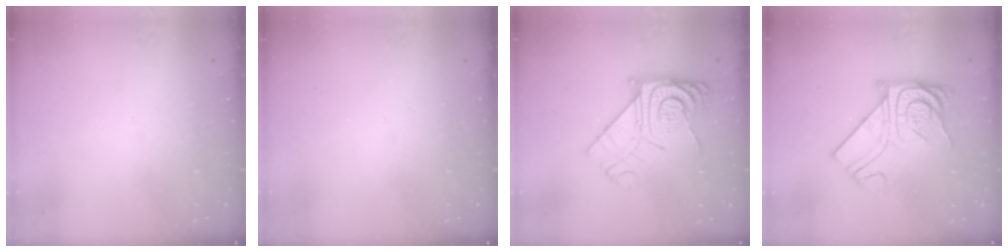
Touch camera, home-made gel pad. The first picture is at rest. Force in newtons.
{"total": 0.0}
{"total": 13.5, "press": 13.5, "slide": 1.1}
{"total": 15.9, "press": 15.9, "slide": 1.4}